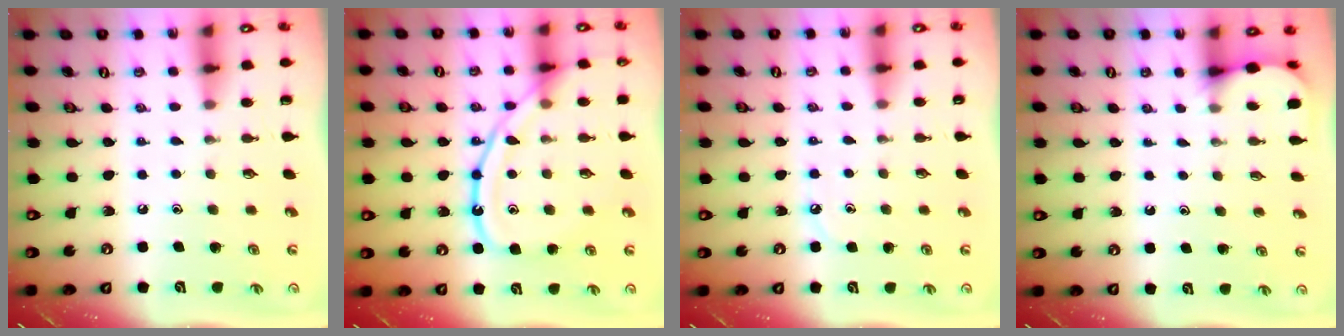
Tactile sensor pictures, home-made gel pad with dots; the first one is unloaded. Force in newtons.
{"total": 15.0, "press": 15.0, "slide": 1.3}
{"total": 3.3, "press": 3.2, "slide": 0.4}
{"total": 1.3, "press": 1.3, "slide": 0.1}